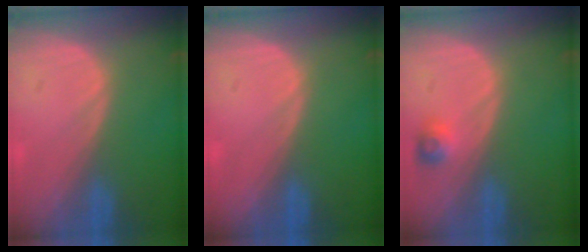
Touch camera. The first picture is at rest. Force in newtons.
{"total": 0.0}
{"total": 2.4, "press": 2.2, "slide": 0.9}